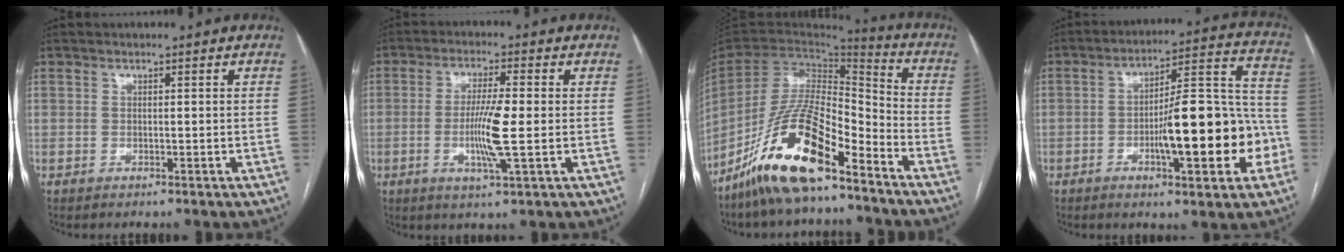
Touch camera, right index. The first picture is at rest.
{"total": 7.5, "force": [-1.0, 0.1, 7.4], "torque": [-0.142, -0.007, -0.020]}
{"total": 16.5, "force": [-11.5, 4.1, 11.2], "torque": [-0.222, 0.004, -0.210]}
{"total": 17.4, "force": [-4.8, 4.0, 16.3], "torque": [-0.238, 0.029, -0.065]}